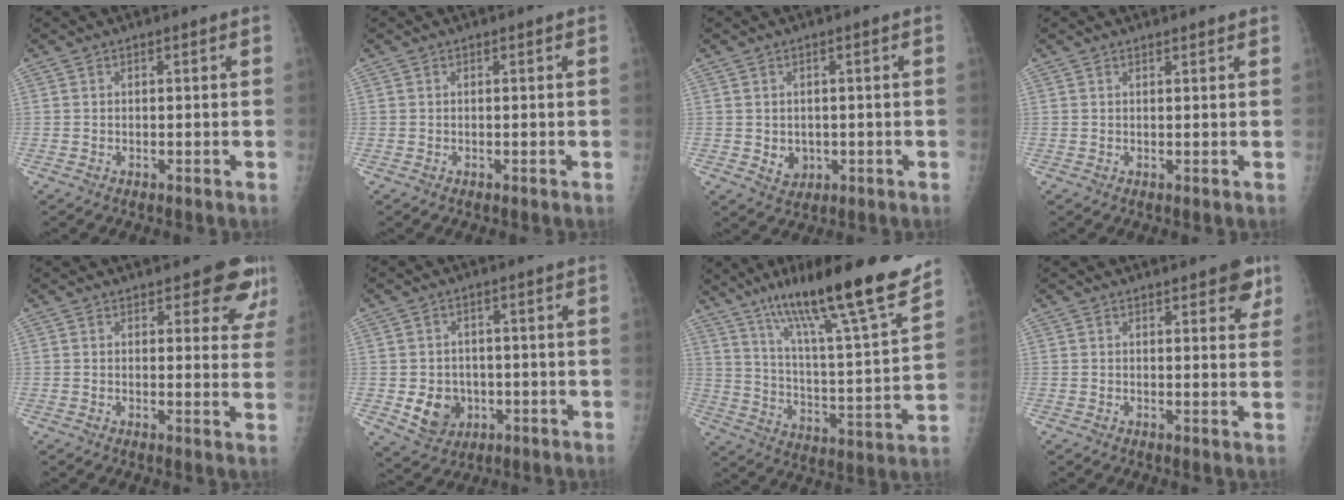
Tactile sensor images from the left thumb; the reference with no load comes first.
{"total": 0.0}
{"total": 3.2, "force": [-0.3, 2.8, 1.6], "torque": [-0.013, -0.002, 0.007]}
{"total": 1.1, "force": [1.1, 0.2, 0.3], "torque": [-0.001, -0.003, 0.015]}
{"total": 7.5, "force": [5.2, 3.2, 4.3], "torque": [-0.014, -0.026, 0.051]}
{"total": 7.2, "force": [-1.6, 6.2, 3.3], "torque": [-0.029, 0.004, -0.015]}
{"total": 23.3, "force": [17.0, 2.2, 15.7], "torque": [-0.230, -0.073, 0.278]}
{"total": 3.1, "force": [1.8, 1.1, 2.2], "torque": [-0.016, -0.006, 0.018]}